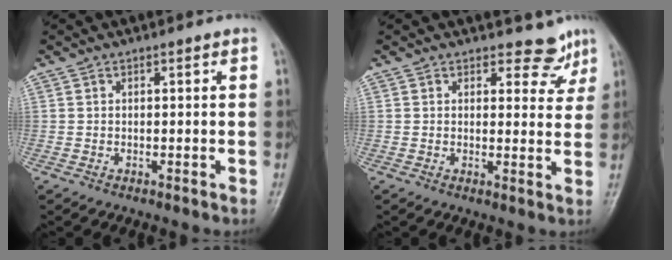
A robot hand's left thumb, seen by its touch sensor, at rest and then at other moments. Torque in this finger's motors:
{"motor_torque": [-0.12, -0.12, -0.40, 0.04, 0.04]}